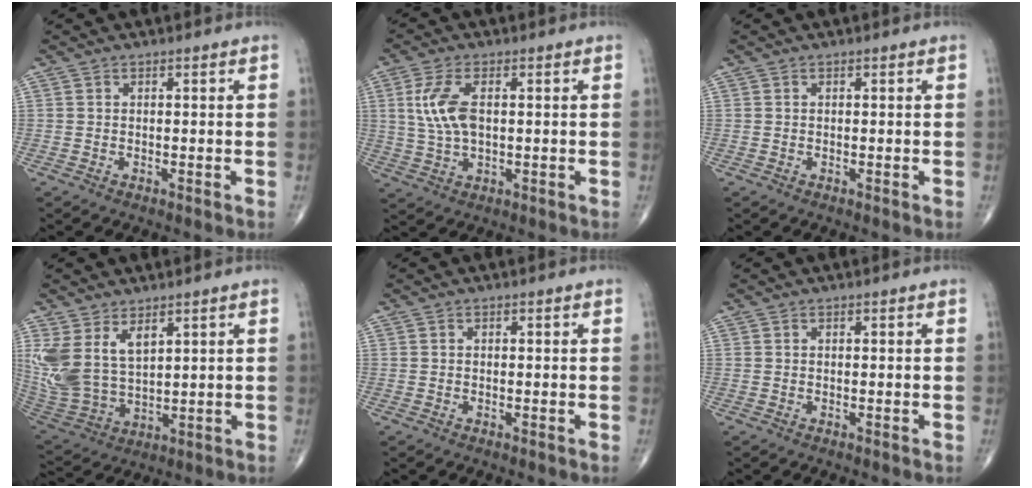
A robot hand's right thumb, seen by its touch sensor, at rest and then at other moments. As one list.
[{"total": 7.9, "force": [1.3, 4.0, 6.7], "torque": [-0.149, 0.000, 0.026]}, {"total": 0.0}, {"total": 13.1, "force": [5.6, 7.6, 9.2], "torque": [-0.193, -0.023, 0.132]}, {"total": 0.0}, {"total": 0.0}]